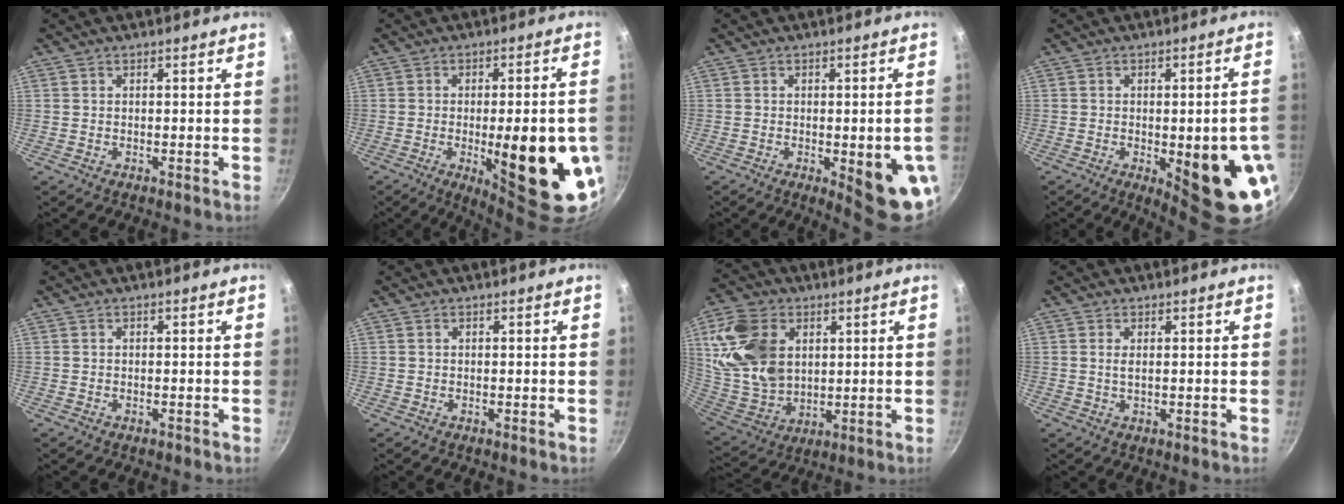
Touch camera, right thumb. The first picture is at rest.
{"total": 23.9, "force": [-5.6, 7.5, 22.0], "torque": [-0.228, -0.002, -0.048]}
{"total": 14.7, "force": [-3.8, 4.8, 13.4], "torque": [-0.132, 0.001, -0.026]}
{"total": 21.4, "force": [-4.7, 7.0, 19.6], "torque": [-0.199, 0.006, -0.028]}
{"total": 0.0}
{"total": 0.0}
{"total": 18.0, "force": [4.7, 12.4, 12.1], "torque": [-0.237, -0.010, 0.103]}
{"total": 1.4, "force": [0.4, 0.5, 1.3], "torque": [-0.029, -0.002, 0.012]}